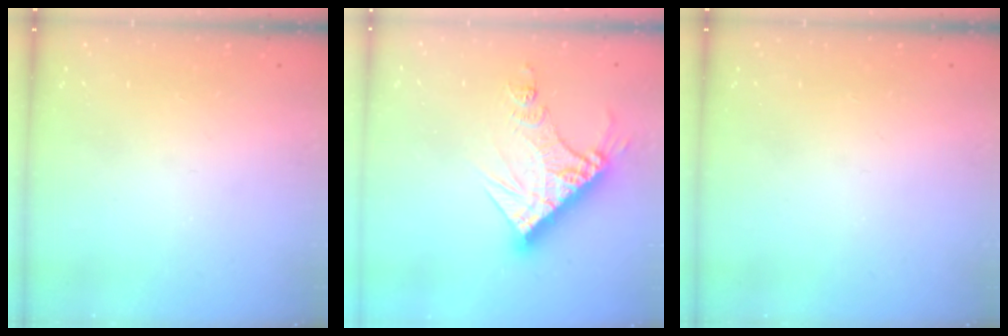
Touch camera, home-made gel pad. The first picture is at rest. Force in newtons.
{"total": 14.5, "press": 14.4, "slide": 1.8}
{"total": 0.0}